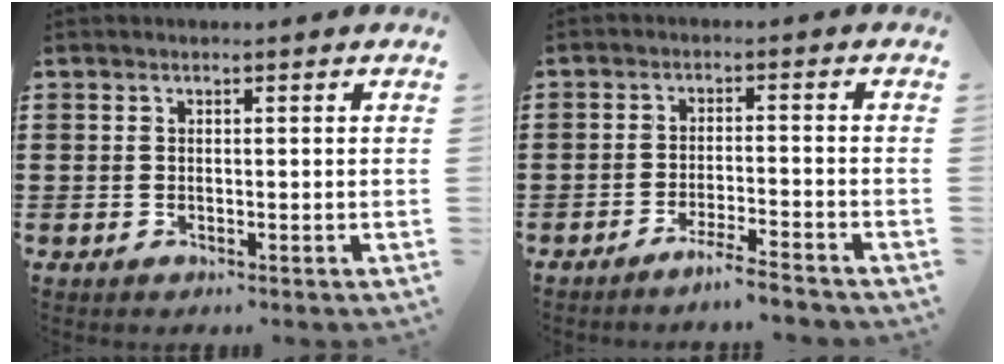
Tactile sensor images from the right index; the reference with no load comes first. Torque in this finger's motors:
{"motor_torque": [1.29, 0.85, 0.02, 0.02]}